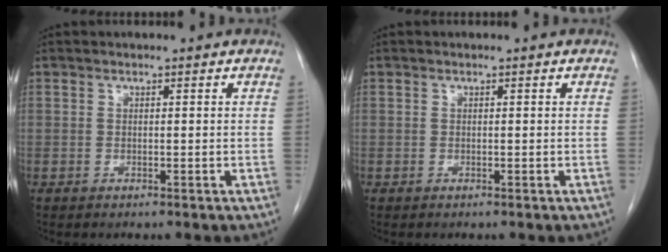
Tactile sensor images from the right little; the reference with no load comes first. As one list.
[{"total": 0.0}]